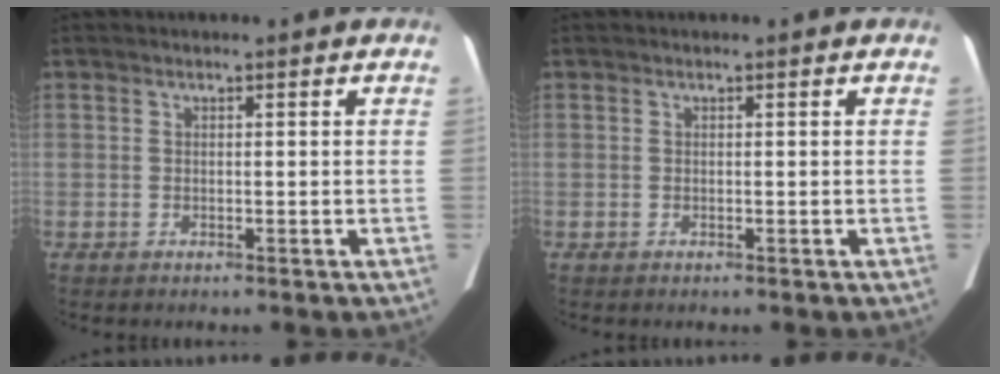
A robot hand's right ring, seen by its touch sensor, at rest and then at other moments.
{"total": 0.0}